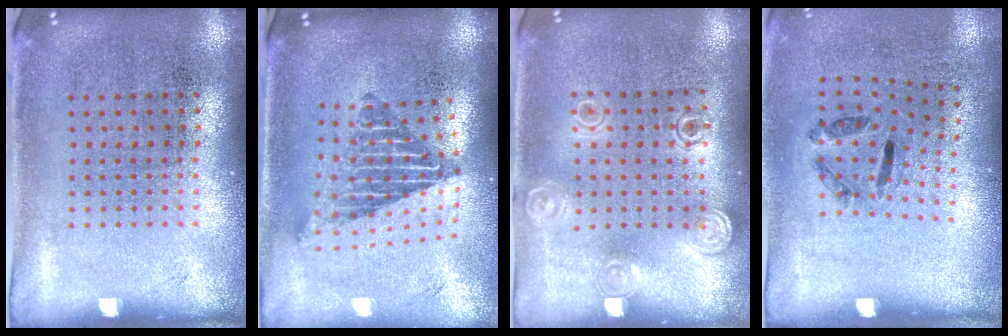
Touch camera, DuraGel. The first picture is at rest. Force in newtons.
{"total": 2.1, "press": 1.6, "slide": 1.3}
{"total": 1.3, "press": 1.2, "slide": 0.4}
{"total": 1.4, "press": 0.8, "slide": 1.2}